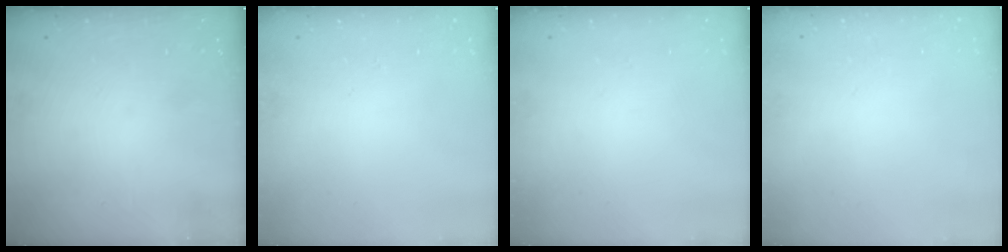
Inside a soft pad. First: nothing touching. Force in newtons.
{"total": 0.0}
{"total": 0.0}
{"total": 2.1, "press": 2.1, "slide": 0.1}